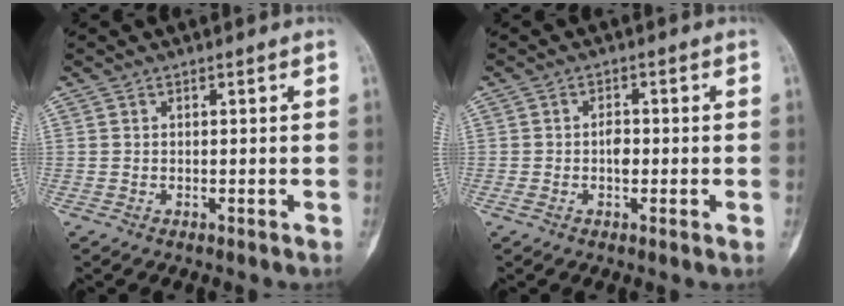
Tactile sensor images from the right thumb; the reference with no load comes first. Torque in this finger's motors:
{"motor_torque": [0.69, 0.91, 0.65, -0.25, 0.24]}